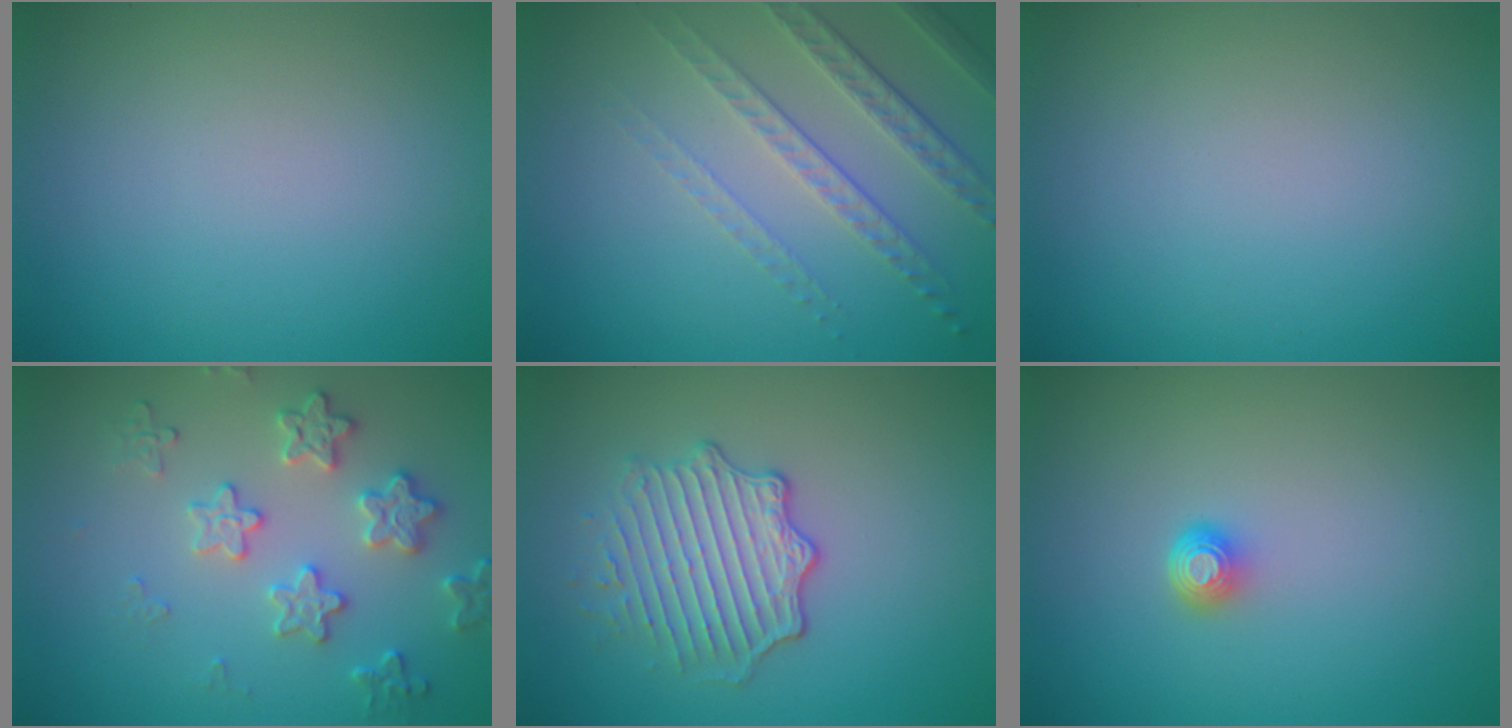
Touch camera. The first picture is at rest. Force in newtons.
{"total": 4.6, "press": 3.0, "slide": 3.5}
{"total": 0.0}
{"total": 3.7, "press": 3.5, "slide": 1.4}
{"total": 4.1, "press": 3.4, "slide": 2.3}
{"total": 1.5, "press": 1.1, "slide": 1.1}